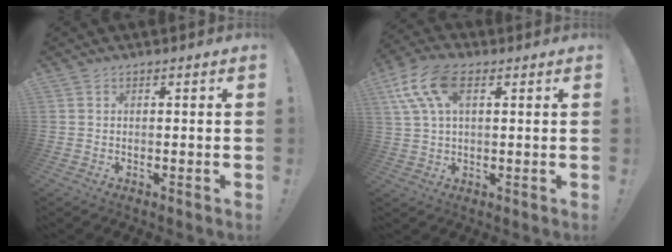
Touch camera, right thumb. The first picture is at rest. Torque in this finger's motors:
{"motor_torque": [0.19, 0.20, 0.19, 0.10, 0.08]}